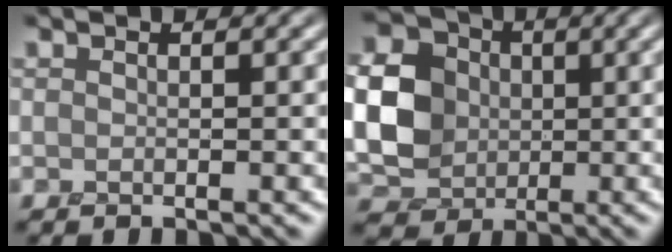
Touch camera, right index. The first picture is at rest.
{"total": 10.1, "force": [-0.1, 8.6, 5.3], "torque": [-0.138, -0.010, -0.016]}